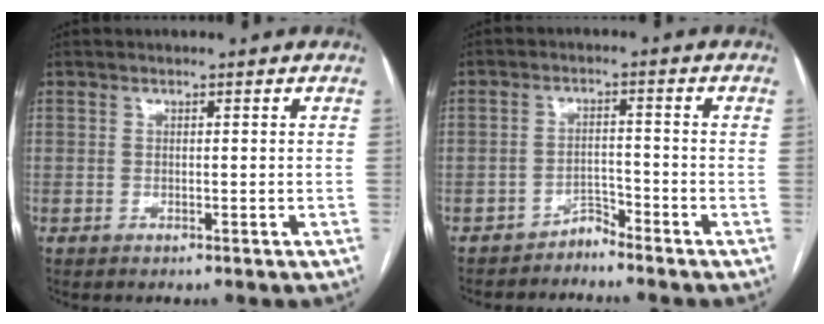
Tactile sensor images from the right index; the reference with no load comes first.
{"total": 2.3, "force": [-2.3, 0.3, -0.2], "torque": [0.015, -0.005, -0.039]}